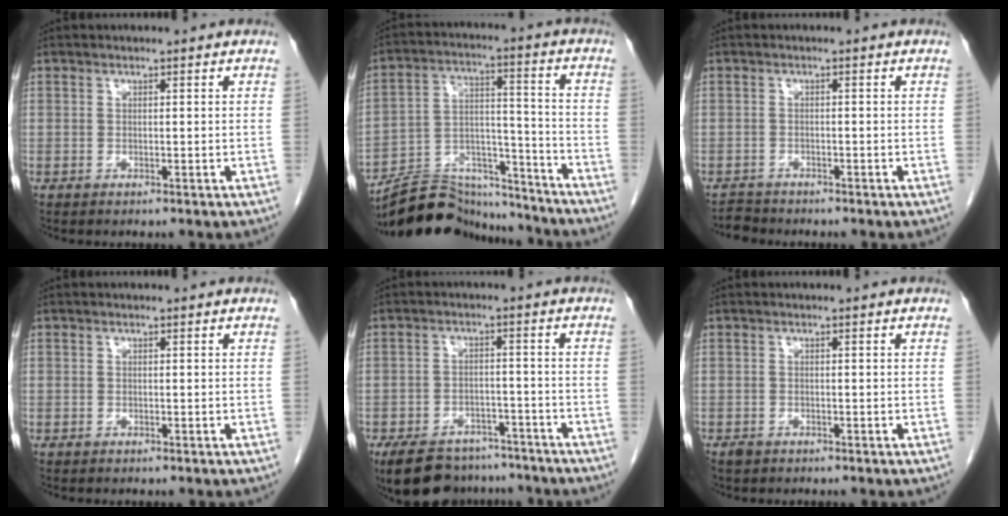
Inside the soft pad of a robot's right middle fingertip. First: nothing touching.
{"total": 15.3, "force": [-14.9, 3.3, 1.8], "torque": [-0.027, 0.047, -0.236]}
{"total": 2.0, "force": [-1.9, 0.4, -0.4], "torque": [0.007, -0.006, -0.033]}
{"total": 0.0}
{"total": 13.0, "force": [-10.6, 6.2, 4.2], "torque": [-0.073, 0.006, -0.148]}
{"total": 0.9, "force": [-0.7, 0.5, 0.2], "torque": [-0.009, 0.001, -0.012]}